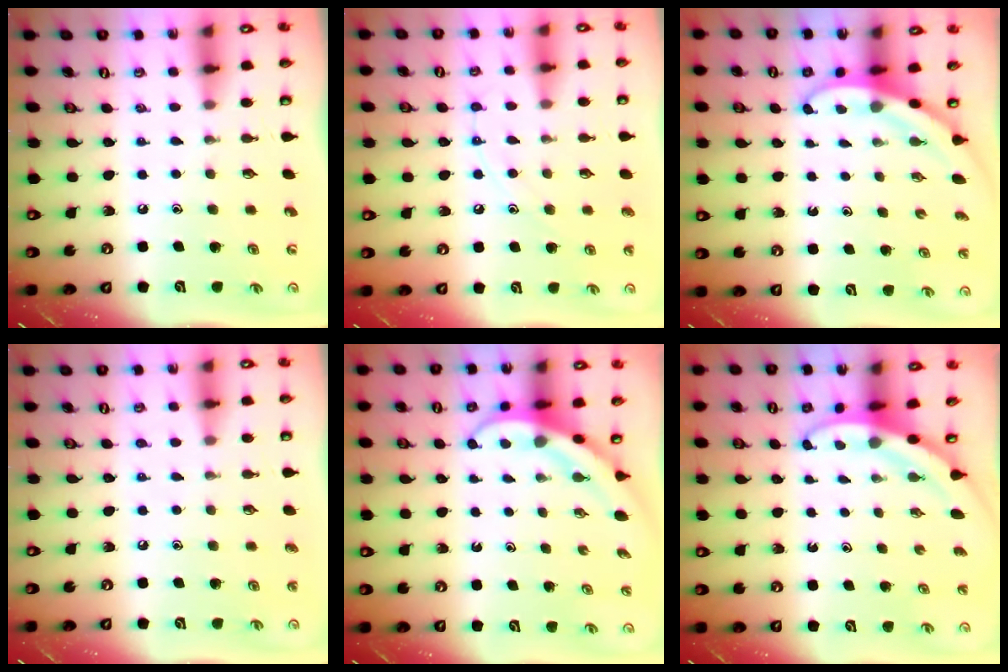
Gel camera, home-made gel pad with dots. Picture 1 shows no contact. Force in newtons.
{"total": 9.3, "press": 9.3, "slide": 0.7}
{"total": 3.4, "press": 3.4, "slide": 0.1}
{"total": 4.6, "press": 4.5, "slide": 0.4}
{"total": 4.0, "press": 3.9, "slide": 0.4}
{"total": 3.3, "press": 3.3, "slide": 0.1}